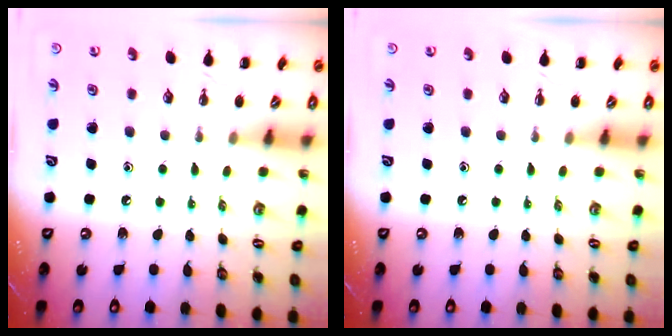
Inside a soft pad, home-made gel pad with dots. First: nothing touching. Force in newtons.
{"total": 0.0}